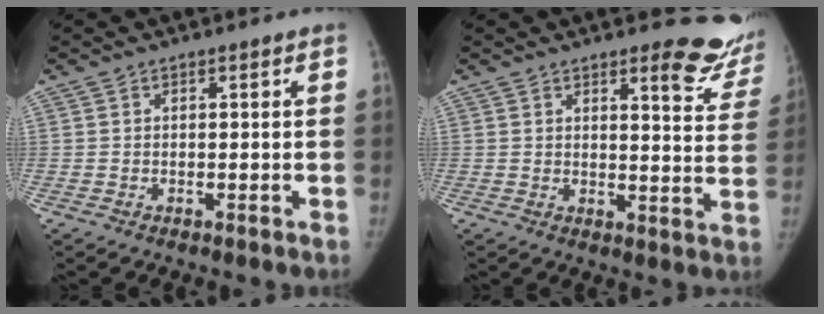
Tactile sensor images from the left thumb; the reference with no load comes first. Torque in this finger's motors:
{"motor_torque": [-0.09, -0.05, 0.16, 0.11, -0.01]}